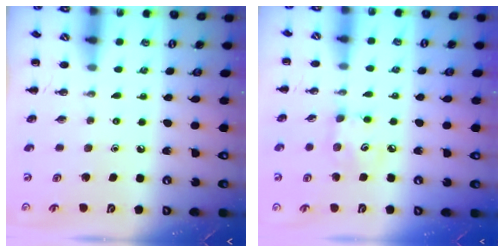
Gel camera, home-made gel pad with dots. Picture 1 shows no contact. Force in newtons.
{"total": 4.9, "press": 4.9, "slide": 0.6}